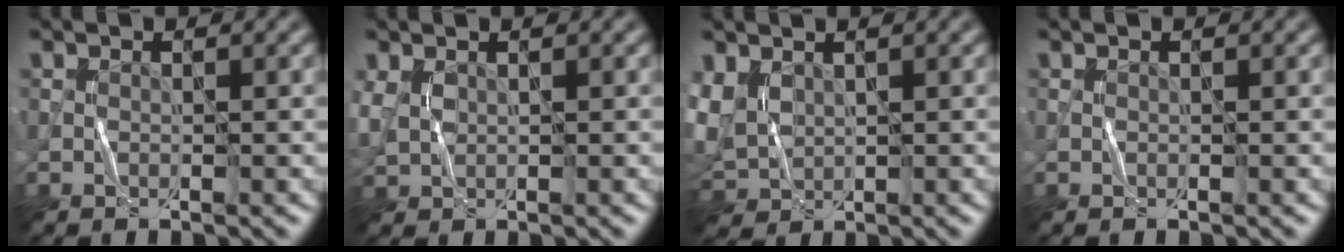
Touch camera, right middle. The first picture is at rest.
{"total": 2.2, "force": [0.8, 1.5, 1.4], "torque": [-0.038, 0.004, 0.021]}
{"total": 4.1, "force": [1.4, 3.0, 2.4], "torque": [-0.069, -0.002, 0.030]}
{"total": 0.0}